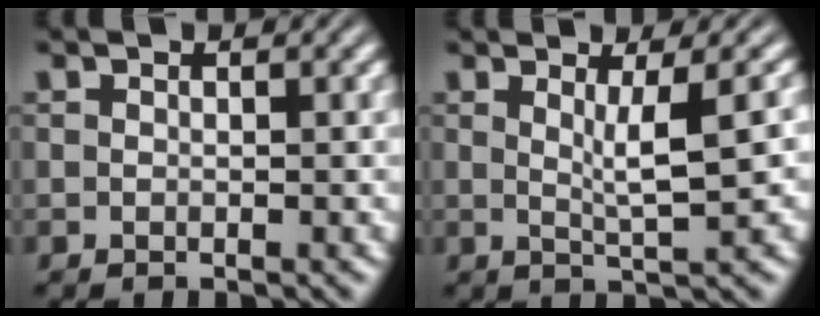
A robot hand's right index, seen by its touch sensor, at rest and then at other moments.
{"total": 2.9, "force": [0.9, -1.2, 2.5], "torque": [-0.031, -0.008, 0.024]}